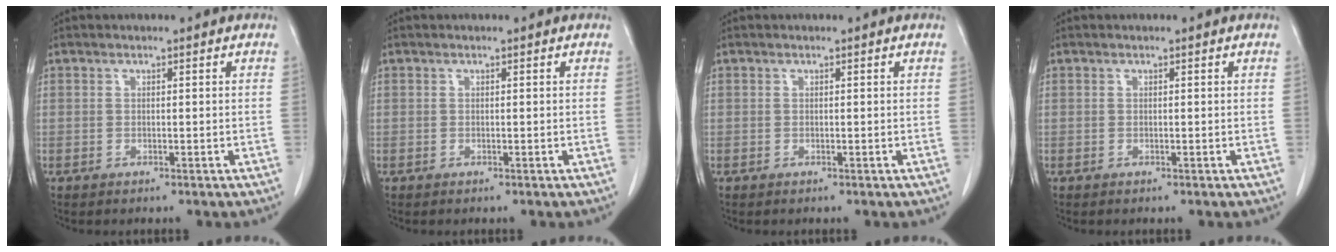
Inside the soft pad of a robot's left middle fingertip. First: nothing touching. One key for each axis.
{"total": 0.0}
{"total": 0.0}
{"total": 0.0}